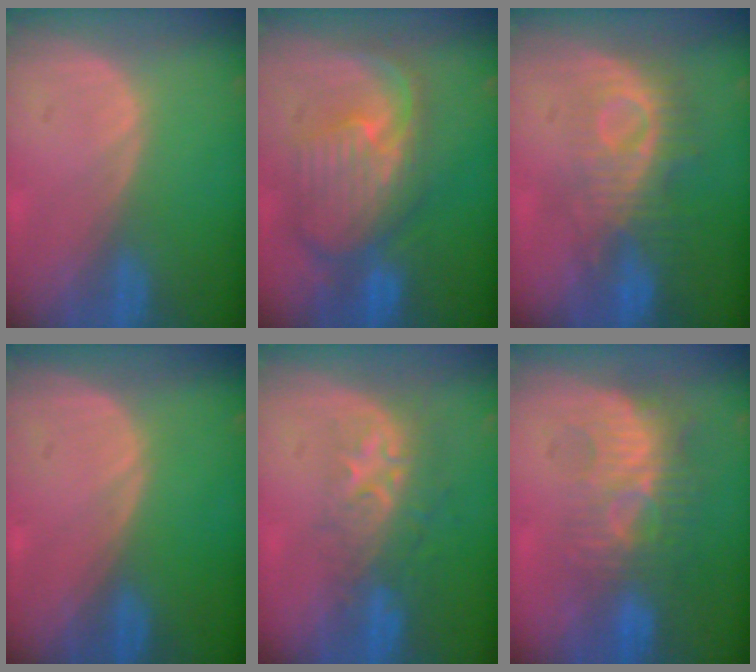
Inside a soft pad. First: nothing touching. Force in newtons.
{"total": 10.4, "press": 9.3, "slide": 4.7}
{"total": 9.2, "press": 8.2, "slide": 4.0}
{"total": 0.0}
{"total": 8.8, "press": 7.2, "slide": 5.1}
{"total": 9.4, "press": 8.5, "slide": 4.1}